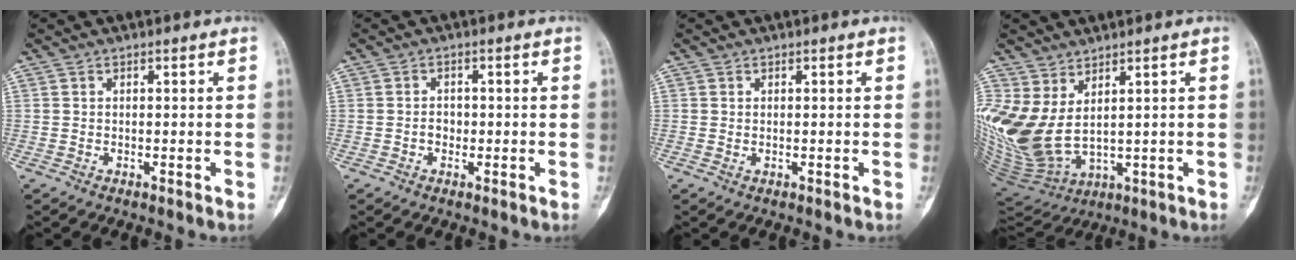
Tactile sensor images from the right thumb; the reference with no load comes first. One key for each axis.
{"total": 1.9, "fx": -0.4, "fy": 1.5, "fz": 1.0, "tx": -0.008, "ty": 0.006, "tz": -0.010}
{"total": 0.0}
{"total": 13.8, "fx": 3.7, "fy": 7.4, "fz": 11.0, "tx": -0.243, "ty": -0.035, "tz": 0.102}